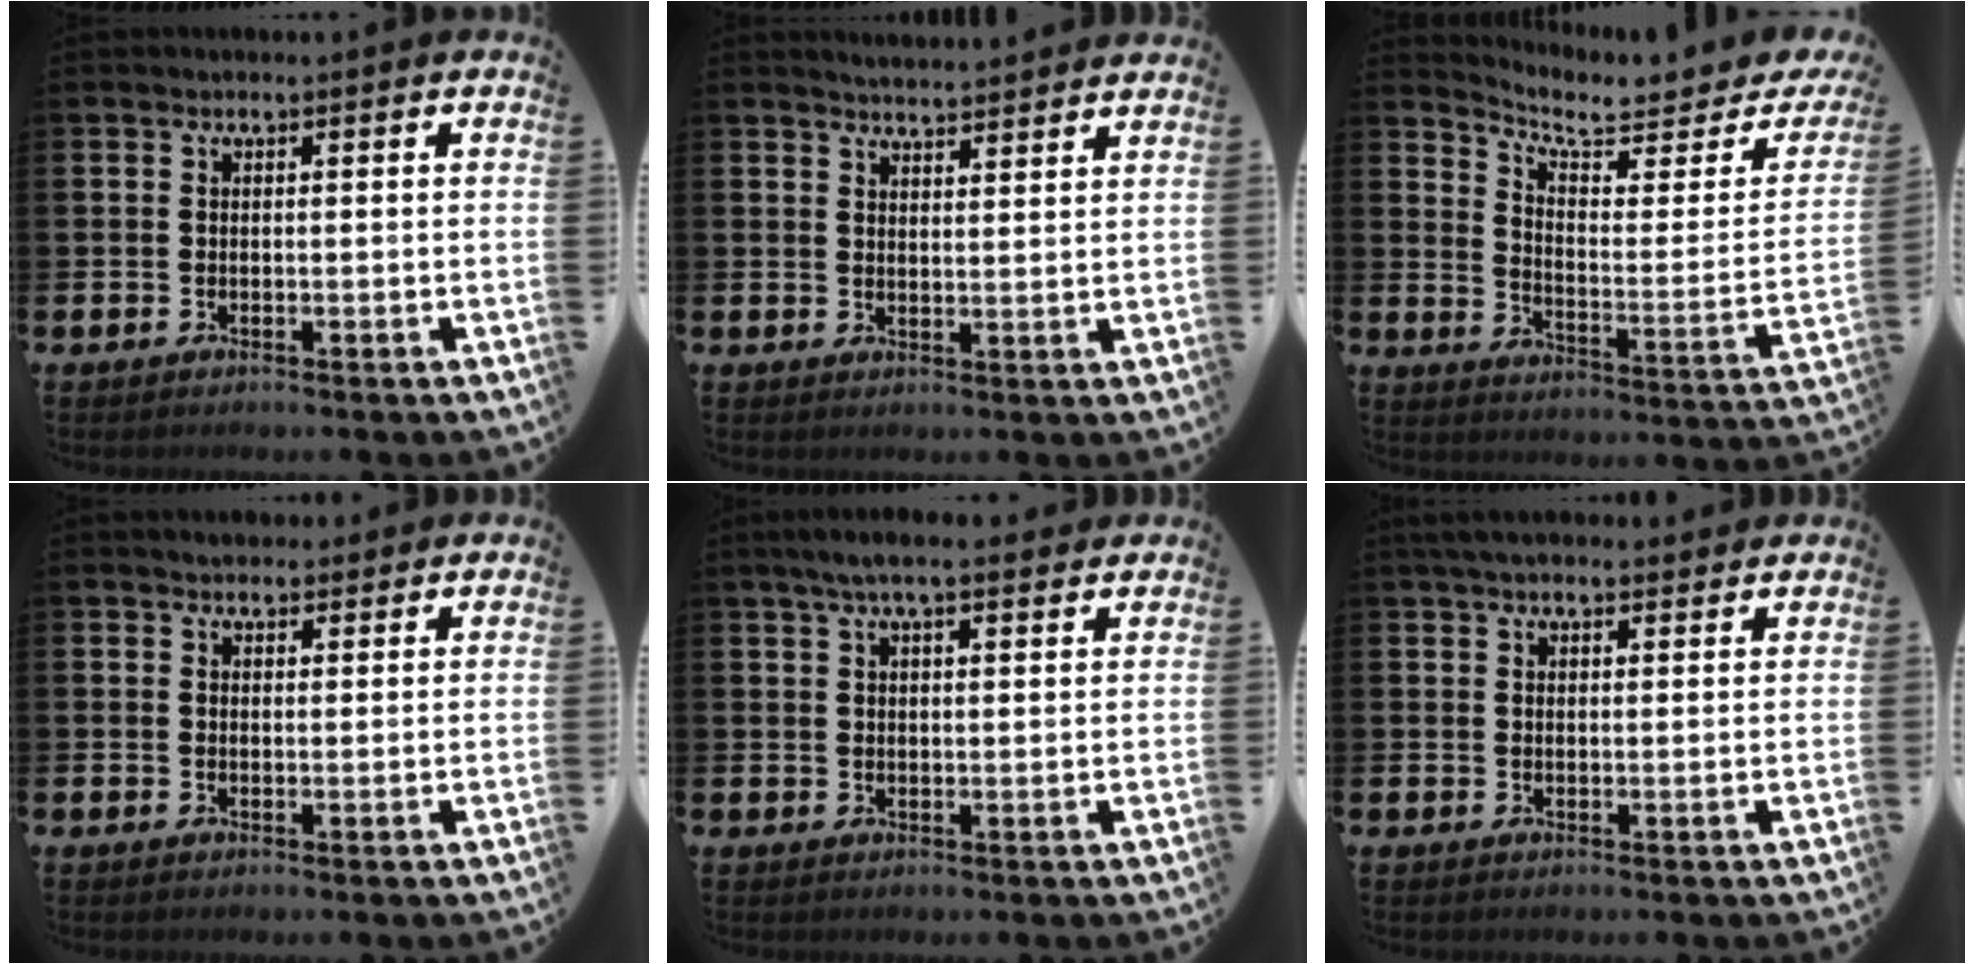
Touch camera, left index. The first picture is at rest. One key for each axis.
{"total": 3.8, "fx": 3.8, "fy": -0.2, "fz": -0.1, "tx": -0.005, "ty": -0.023, "tz": 0.068}
{"total": 6.5, "fx": 5.7, "fy": 1.7, "fz": 2.6, "tx": -0.069, "ty": -0.047, "tz": 0.091}
{"total": 2.4, "fx": 2.3, "fy": 0.6, "fz": -0.1, "tx": 0.007, "ty": -0.009, "tz": 0.041}
{"total": 5.0, "fx": 4.3, "fy": 0.9, "fz": 2.5, "tx": -0.047, "ty": -0.009, "tz": 0.074}
{"total": 3.6, "fx": 3.3, "fy": 0.8, "fz": 1.3, "tx": -0.030, "ty": -0.007, "tz": 0.061}